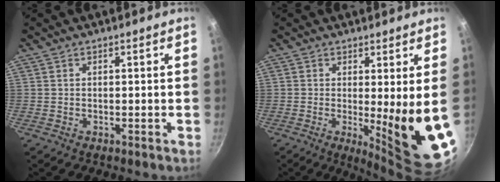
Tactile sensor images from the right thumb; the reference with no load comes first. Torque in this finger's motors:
{"motor_torque": [2.22, 2.15, 0.20, -0.02, 0.33]}